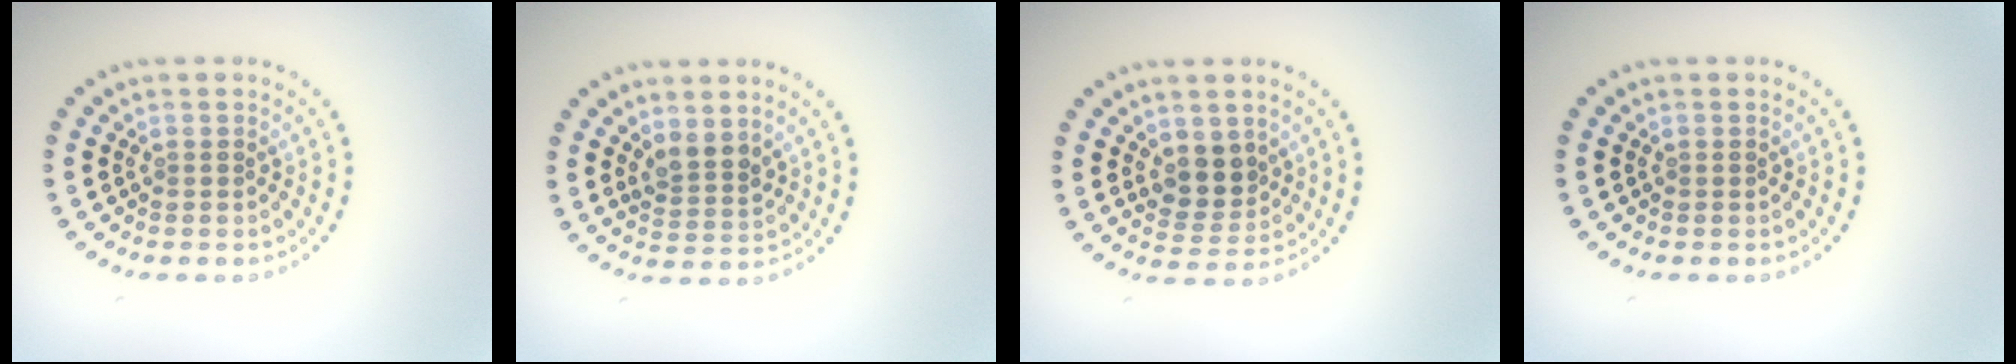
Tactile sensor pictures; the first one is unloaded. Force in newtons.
{"total": 2.1, "press": 1.8, "slide": 1.1}
{"total": 2.9, "press": 2.5, "slide": 1.4}
{"total": 0.0}